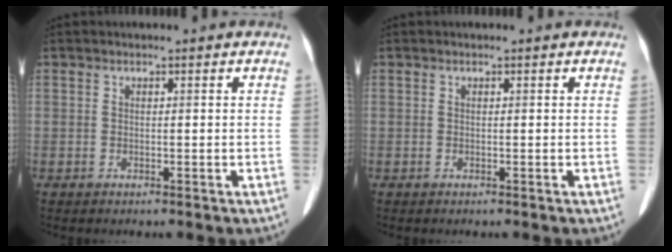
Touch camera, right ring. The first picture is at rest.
{"total": 0.0}